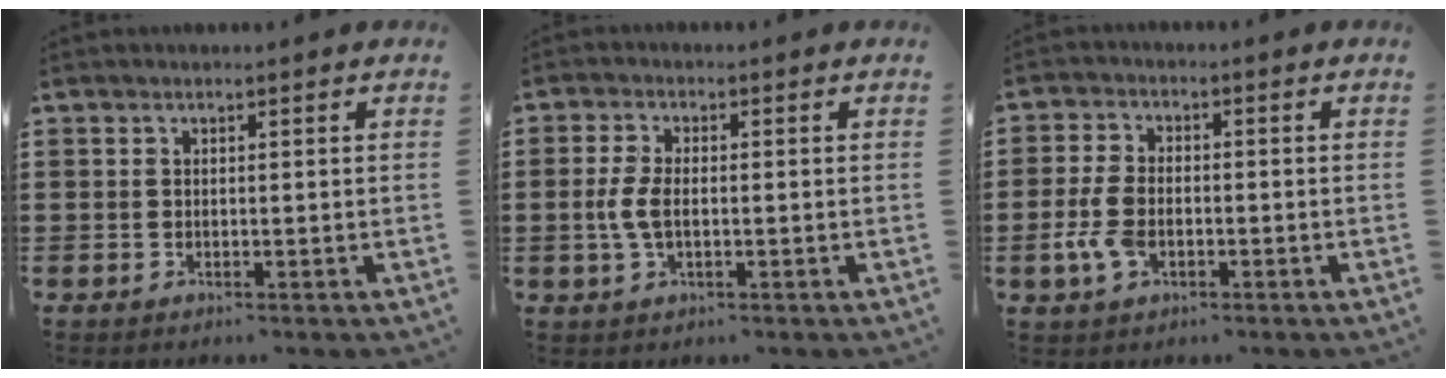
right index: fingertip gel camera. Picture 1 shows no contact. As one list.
[{"total": 4.3, "force": [-0.5, 2.0, 3.7], "torque": [-0.098, -0.007, -0.017]}, {"total": 5.5, "force": [-1.7, 3.2, 4.1], "torque": [-0.105, -0.003, -0.037]}]